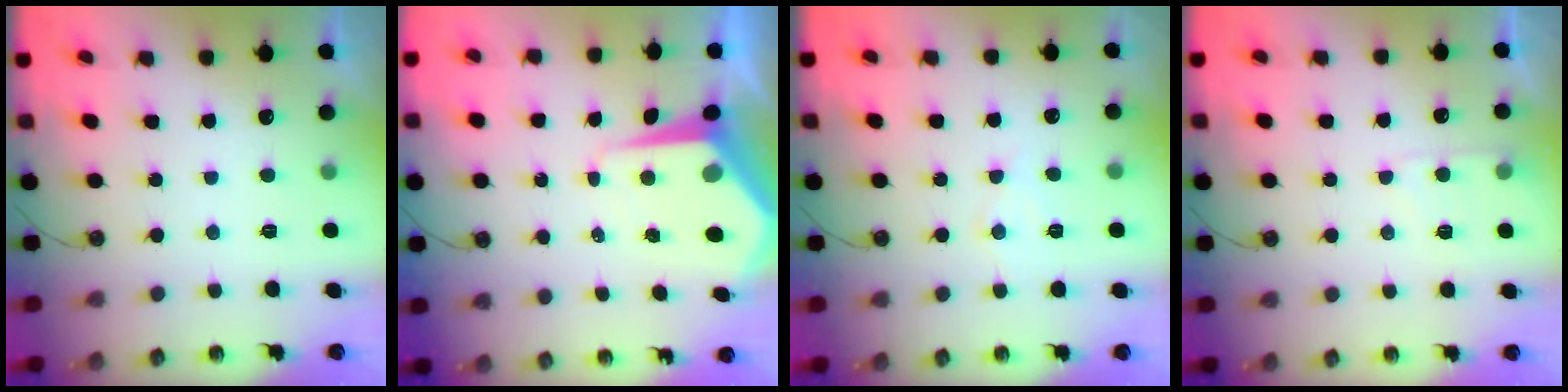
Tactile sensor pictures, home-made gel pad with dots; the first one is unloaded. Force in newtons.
{"total": 8.6, "press": 8.6, "slide": 0.8}
{"total": 6.4, "press": 6.4, "slide": 0.5}
{"total": 5.4, "press": 5.3, "slide": 0.7}